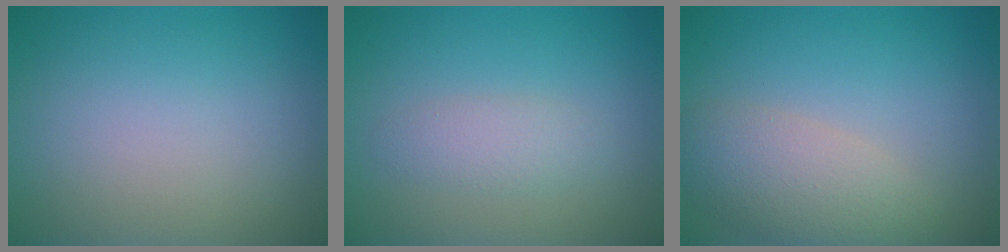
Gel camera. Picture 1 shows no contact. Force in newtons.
{"total": 1.9, "press": 1.9, "slide": 0.1}
{"total": 4.6, "press": 4.6, "slide": 0.3}